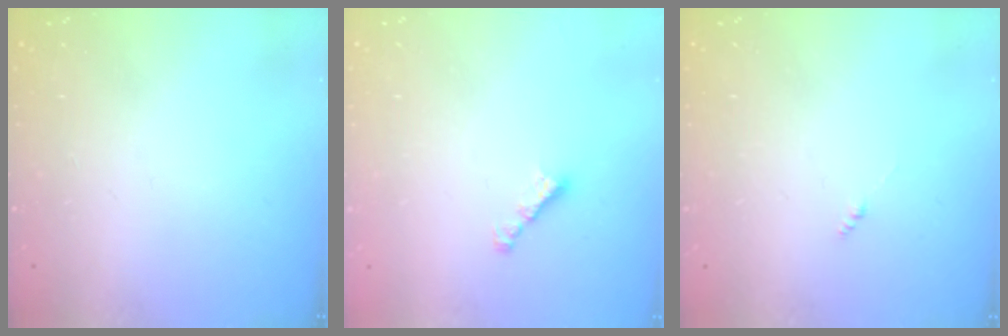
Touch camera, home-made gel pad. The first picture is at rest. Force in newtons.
{"total": 2.2, "press": 2.1, "slide": 0.6}
{"total": 0.0}